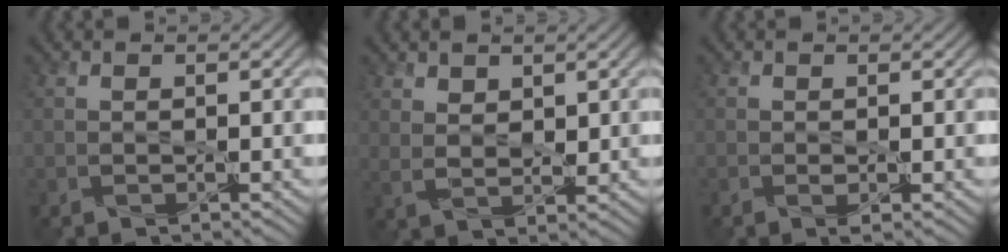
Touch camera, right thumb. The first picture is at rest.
{"total": 3.2, "force": [2.0, 1.7, 1.8], "torque": [-0.046, -0.005, 0.044]}
{"total": 0.8, "force": [-0.4, 0.2, 0.7], "torque": [-0.013, 0.000, -0.007]}